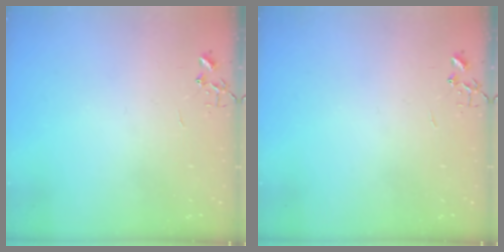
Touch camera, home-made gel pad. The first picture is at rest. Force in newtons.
{"total": 0.0}